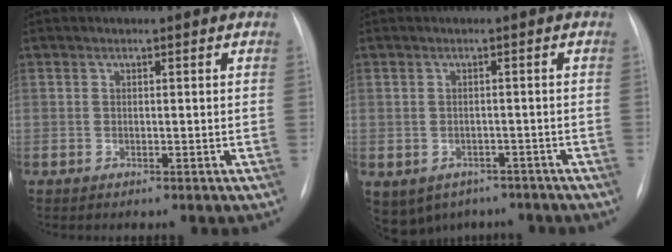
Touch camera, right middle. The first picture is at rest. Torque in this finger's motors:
{"motor_torque": [0.93, -1.21, 0.10, 0.06]}